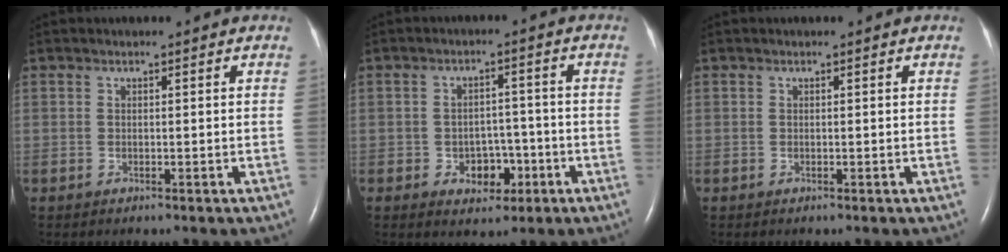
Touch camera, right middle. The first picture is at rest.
{"total": 4.8, "force": [-2.0, 3.4, 2.8], "torque": [-0.035, 0.015, -0.023]}
{"total": 0.0}